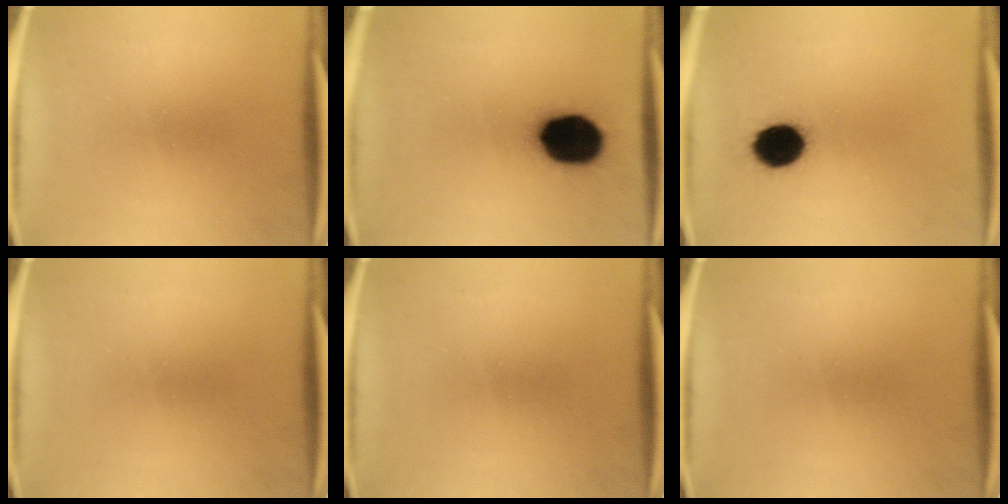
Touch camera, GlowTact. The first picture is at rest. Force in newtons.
{"total": 17.2}
{"total": 9.9}
{"total": 0.0}
{"total": 0.0}
{"total": 0.0}